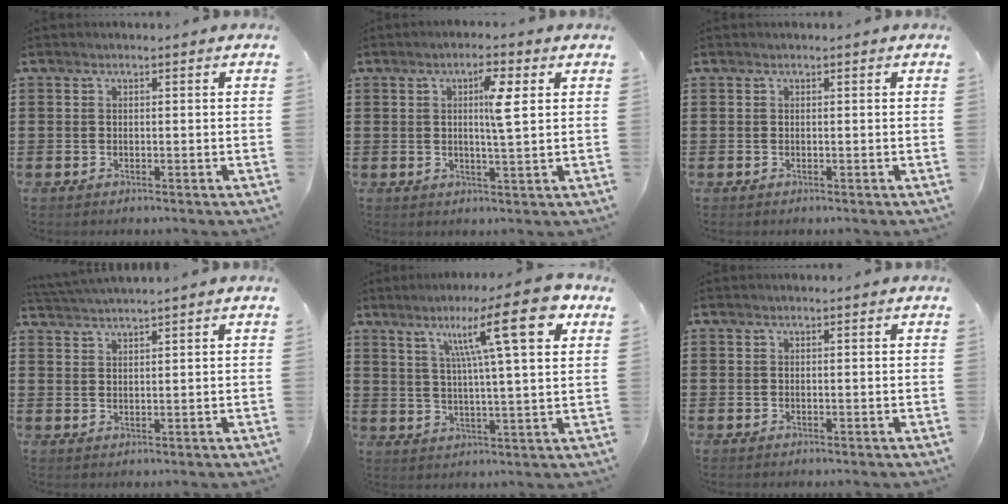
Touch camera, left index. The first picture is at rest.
{"total": 5.1, "force": [1.6, 0.6, 4.8], "torque": [-0.083, -0.002, 0.019]}
{"total": 0.0}
{"total": 2.0, "force": [2.0, -0.5, 0.2], "torque": [-0.008, 0.000, 0.039]}
{"total": 15.0, "force": [8.1, 1.6, 12.6], "torque": [-0.219, -0.017, 0.120]}
{"total": 0.0}